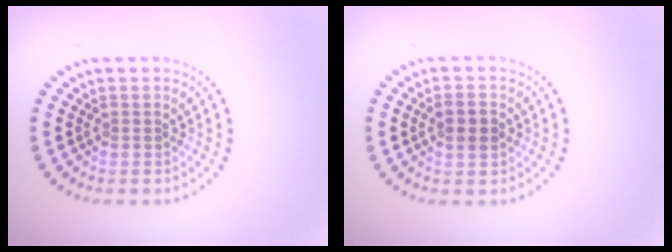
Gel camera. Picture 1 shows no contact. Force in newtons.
{"total": 2.2, "press": 2.2, "slide": 0.1}